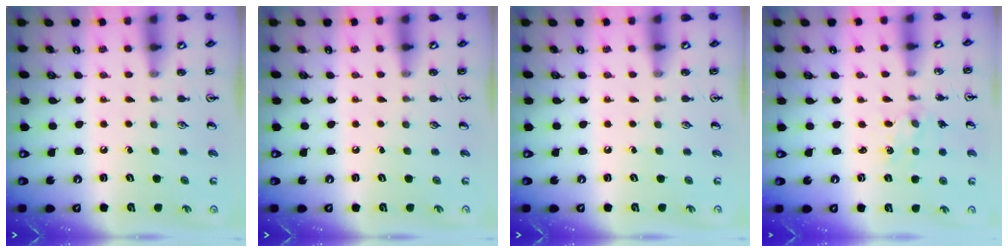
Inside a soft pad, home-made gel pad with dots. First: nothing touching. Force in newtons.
{"total": 0.0}
{"total": 0.0}
{"total": 1.9, "press": 1.9, "slide": 0.3}